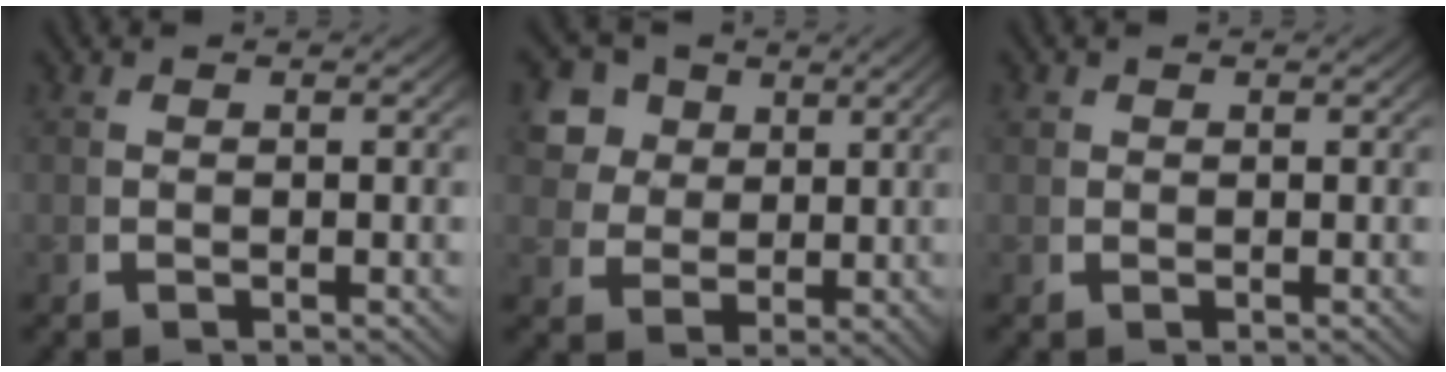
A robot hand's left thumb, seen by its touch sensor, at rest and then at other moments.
{"total": 7.8, "force": [2.6, 6.3, 3.8], "torque": [-0.080, -0.013, 0.046]}
{"total": 0.7, "force": [0.3, 0.6, 0.1], "torque": [-0.006, -0.006, 0.011]}